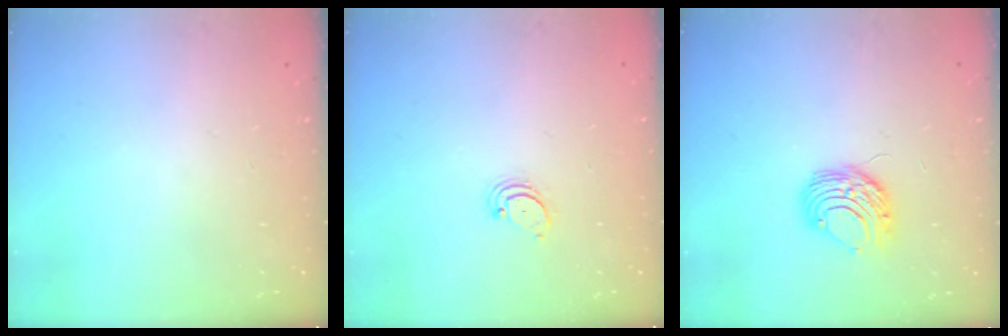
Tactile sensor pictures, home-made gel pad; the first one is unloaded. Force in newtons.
{"total": 2.6, "press": 2.5, "slide": 0.3}
{"total": 9.2, "press": 9.1, "slide": 0.8}